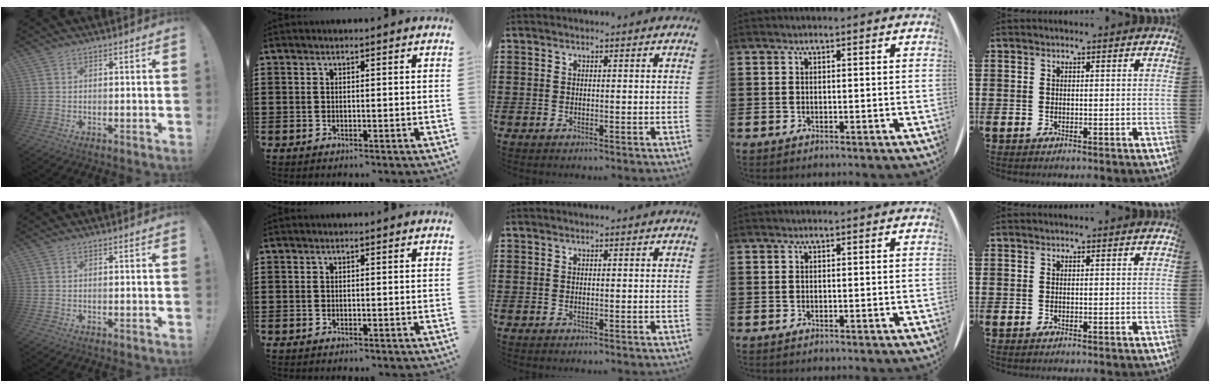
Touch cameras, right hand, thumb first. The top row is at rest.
{}